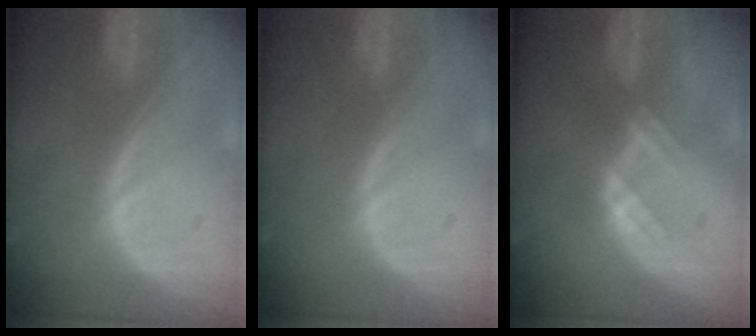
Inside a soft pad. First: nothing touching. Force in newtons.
{"total": 0.0}
{"total": 3.0, "press": 2.9, "slide": 0.7}